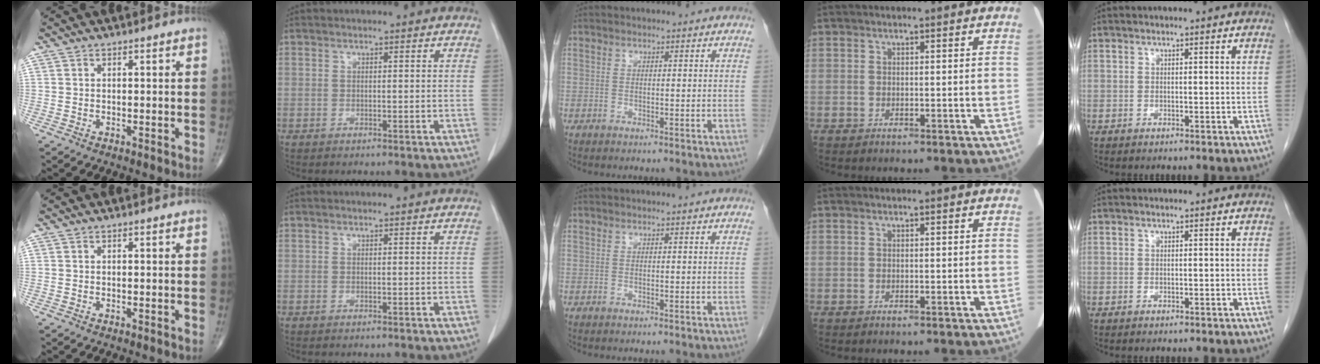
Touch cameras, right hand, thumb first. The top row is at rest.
{}